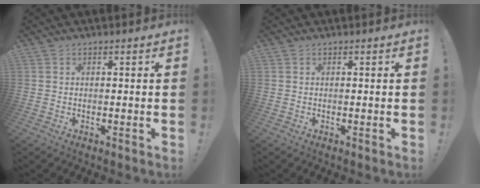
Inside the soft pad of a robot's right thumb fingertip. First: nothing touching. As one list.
[{"total": 0.0}]